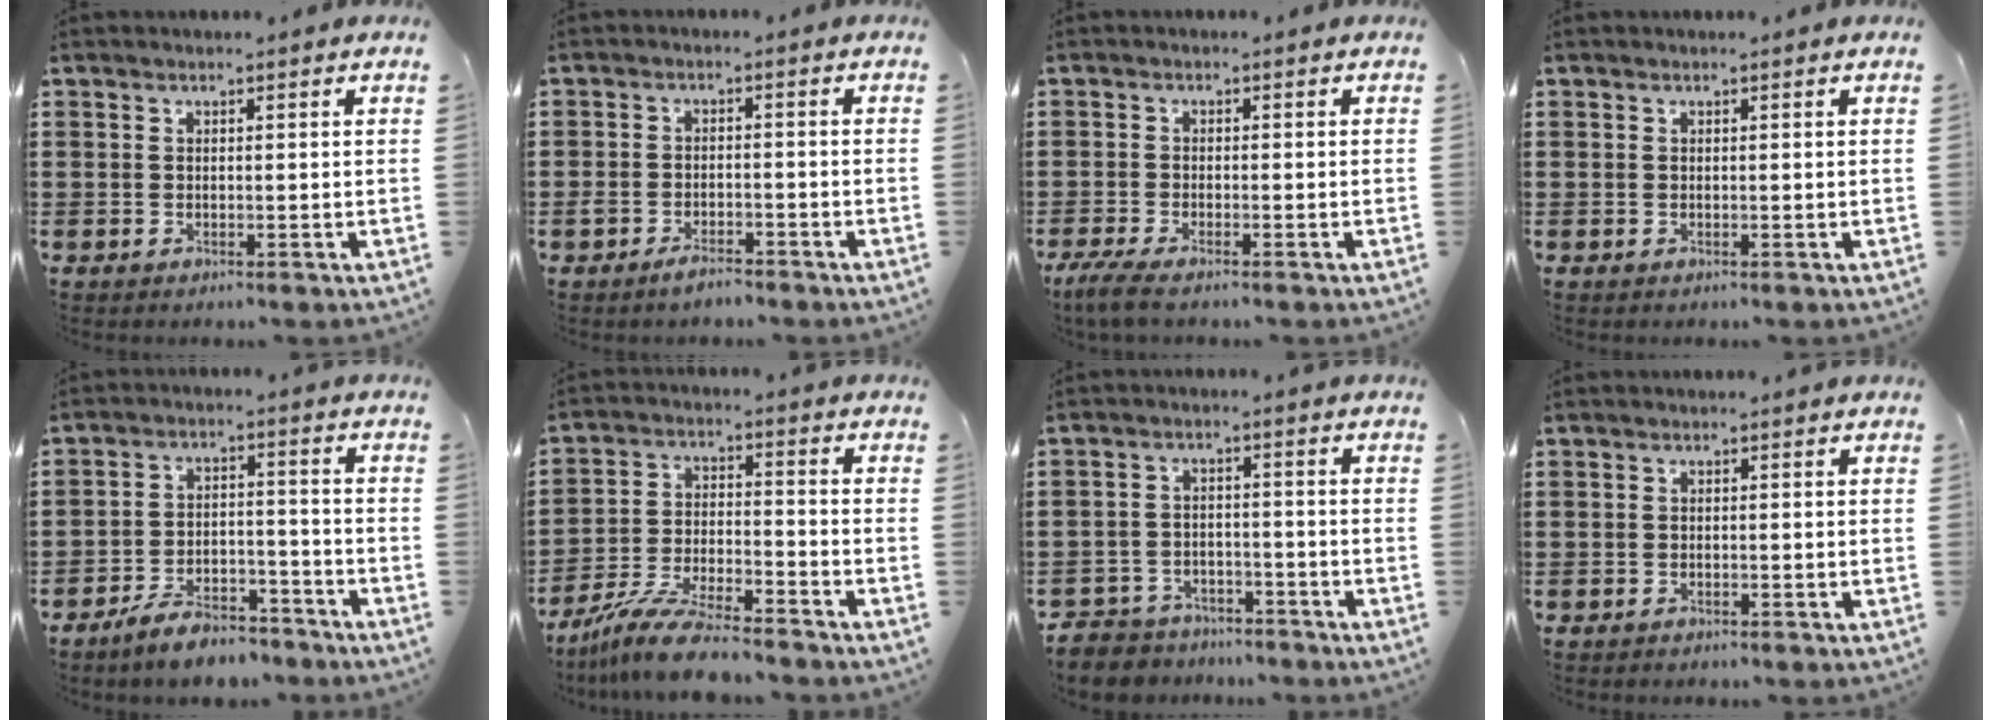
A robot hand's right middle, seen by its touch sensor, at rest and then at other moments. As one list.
[{"total": 2.5, "force": [-2.1, 0.7, 1.2], "torque": [-0.029, 0.004, -0.043]}, {"total": 2.7, "force": [-2.2, 0.1, 1.7], "torque": [-0.050, -0.014, -0.047]}, {"total": 0.0}, {"total": 6.3, "force": [-5.8, 1.3, 2.1], "torque": [-0.044, 0.007, -0.113]}, {"total": 9.4, "force": [-8.5, 0.9, 4.1], "torque": [-0.086, 0.010, -0.165]}, {"total": 4.4, "force": [-4.3, 1.0, -0.2], "torque": [-0.018, -0.001, -0.096]}, {"total": 0.7, "force": [-0.7, 0.1, 0.1], "torque": [-0.004, -0.002, -0.013]}]